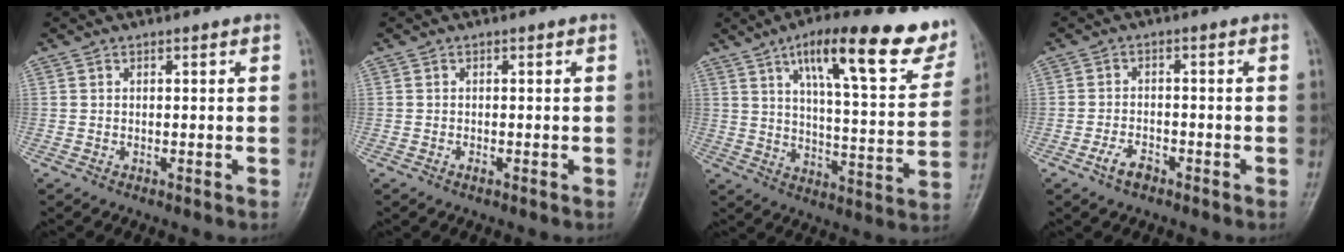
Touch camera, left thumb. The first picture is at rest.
{"total": 0.6, "force": [-0.4, 0.2, 0.3], "torque": [-0.007, 0.007, -0.006]}
{"total": 21.0, "force": [12.7, 5.7, 15.7], "torque": [-0.188, -0.042, 0.186]}
{"total": 3.3, "force": [-2.2, 1.6, 1.8], "torque": [-0.034, 0.018, -0.039]}